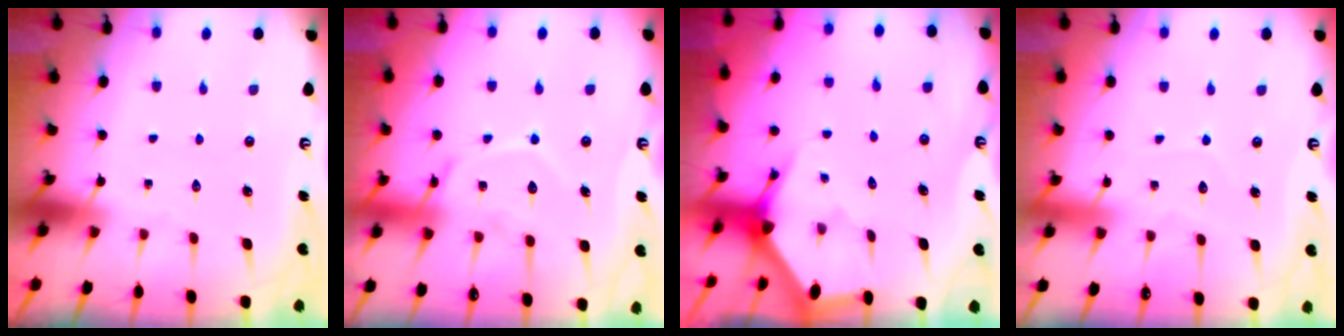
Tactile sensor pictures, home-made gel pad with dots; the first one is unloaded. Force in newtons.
{"total": 14.1, "press": 14.0, "slide": 1.3}
{"total": 2.9, "press": 2.9, "slide": 0.1}
{"total": 2.5, "press": 2.5, "slide": 0.2}